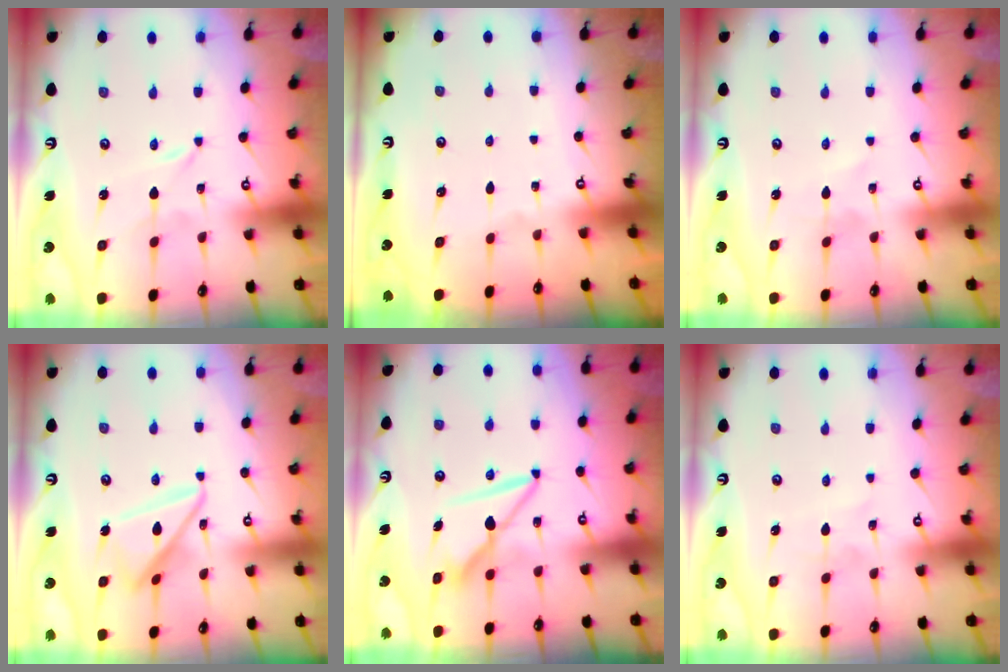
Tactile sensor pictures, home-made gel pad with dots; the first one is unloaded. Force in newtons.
{"total": 0.0}
{"total": 2.4, "press": 2.4, "slide": 0.2}
{"total": 14.6, "press": 14.6, "slide": 1.3}
{"total": 8.7, "press": 8.7, "slide": 0.4}
{"total": 2.0, "press": 2.0, "slide": 0.1}